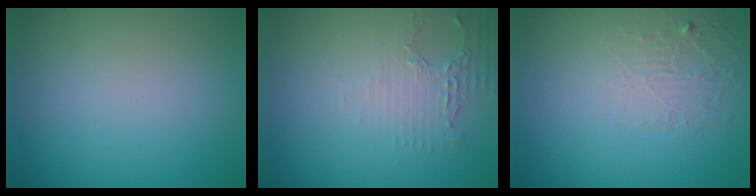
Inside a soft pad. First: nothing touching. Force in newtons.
{"total": 2.1, "press": 1.6, "slide": 1.4}
{"total": 1.8, "press": 0.4, "slide": 1.8}